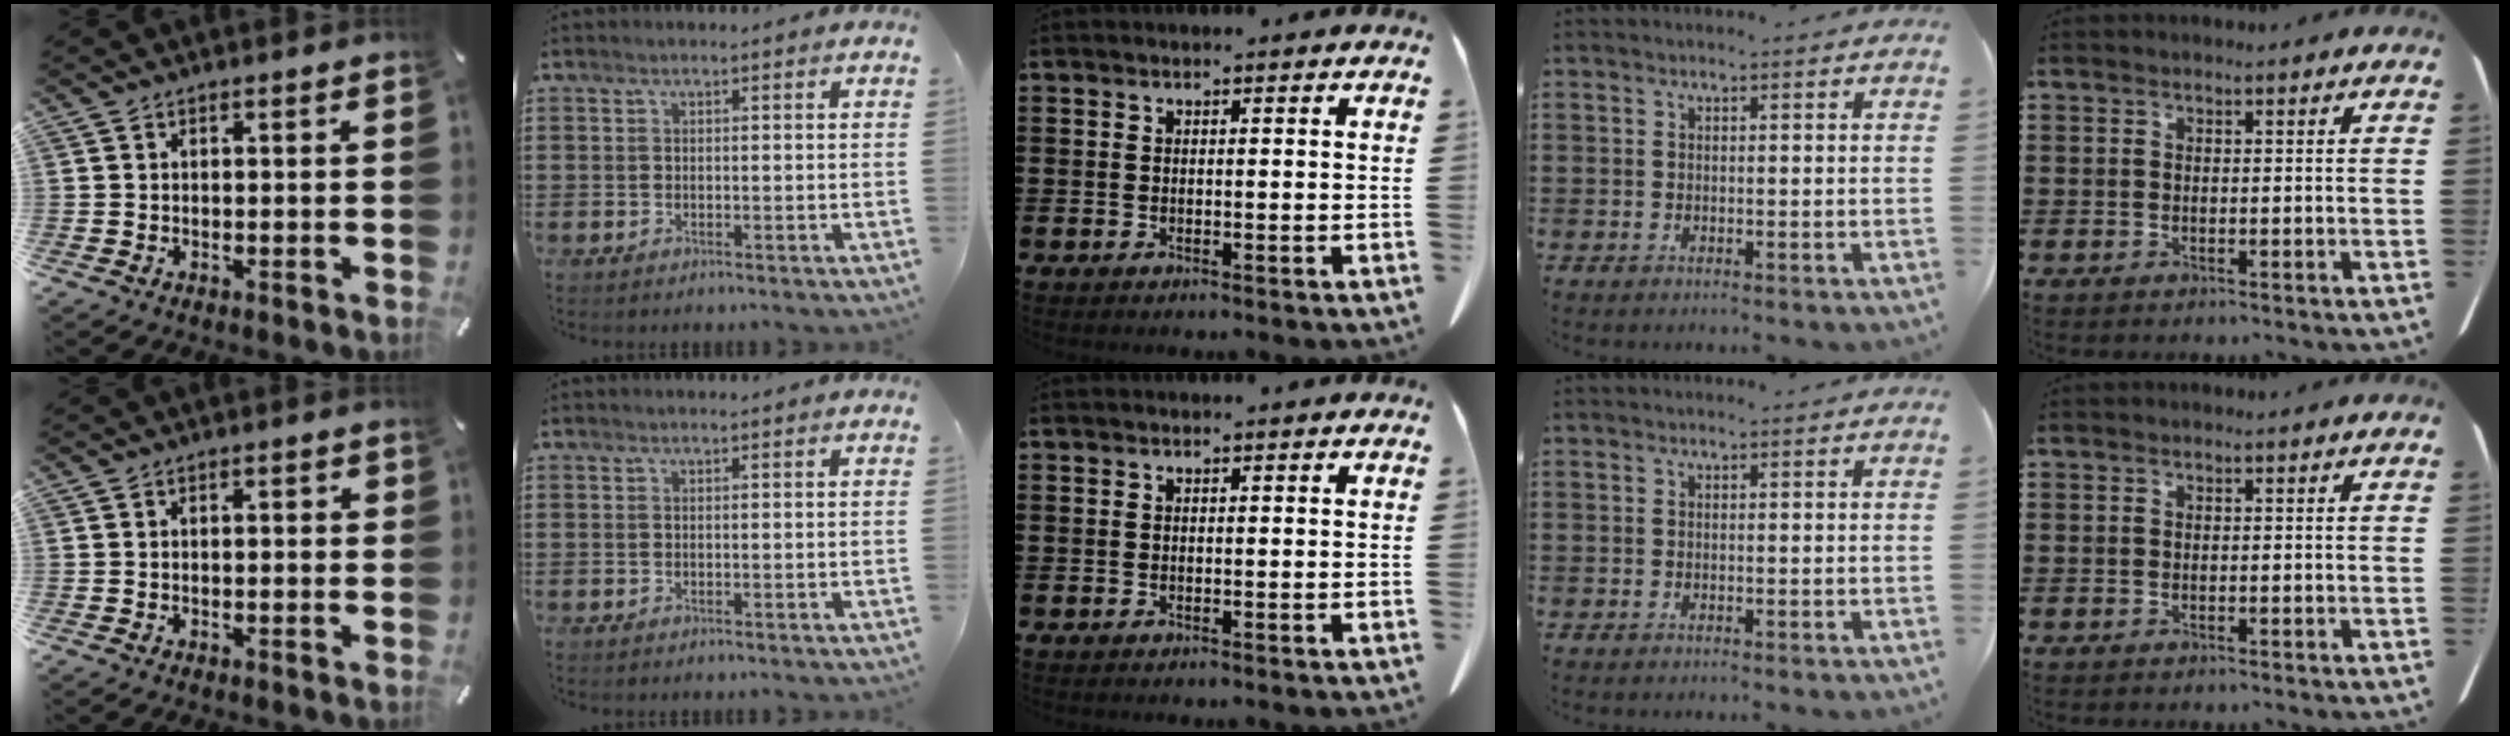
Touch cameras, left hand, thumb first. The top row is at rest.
{"thumb": {"total": 1.5, "force": [-0.3, 0.6, 1.3], "torque": [-0.023, 0.003, -0.006]}}